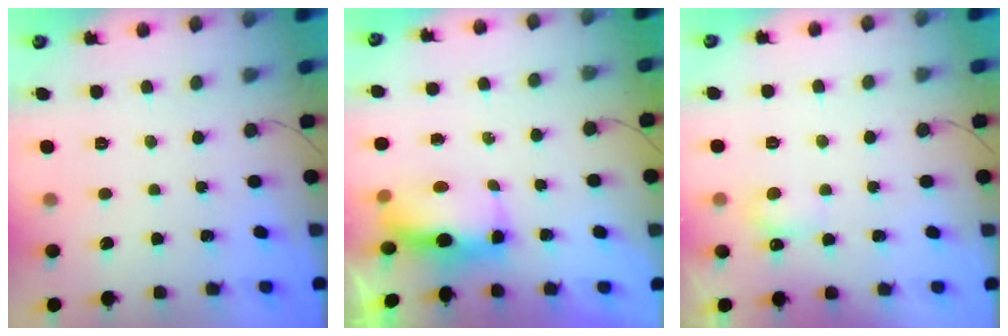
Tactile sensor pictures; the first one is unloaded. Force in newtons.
{"total": 7.4, "press": 7.3, "slide": 1.4}
{"total": 3.9, "press": 3.8, "slide": 0.8}